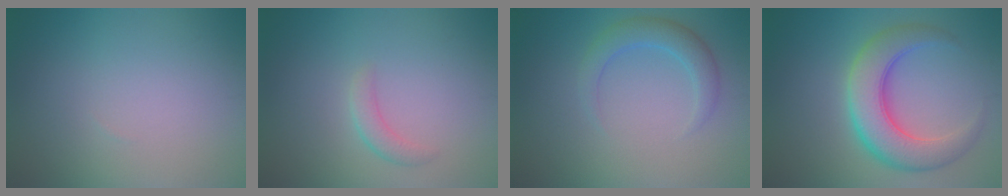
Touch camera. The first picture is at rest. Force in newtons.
{"total": 1.5, "press": 1.5, "slide": 0.1}
{"total": 2.8, "press": 2.8, "slide": 0.2}
{"total": 7.0, "press": 7.0, "slide": 0.2}